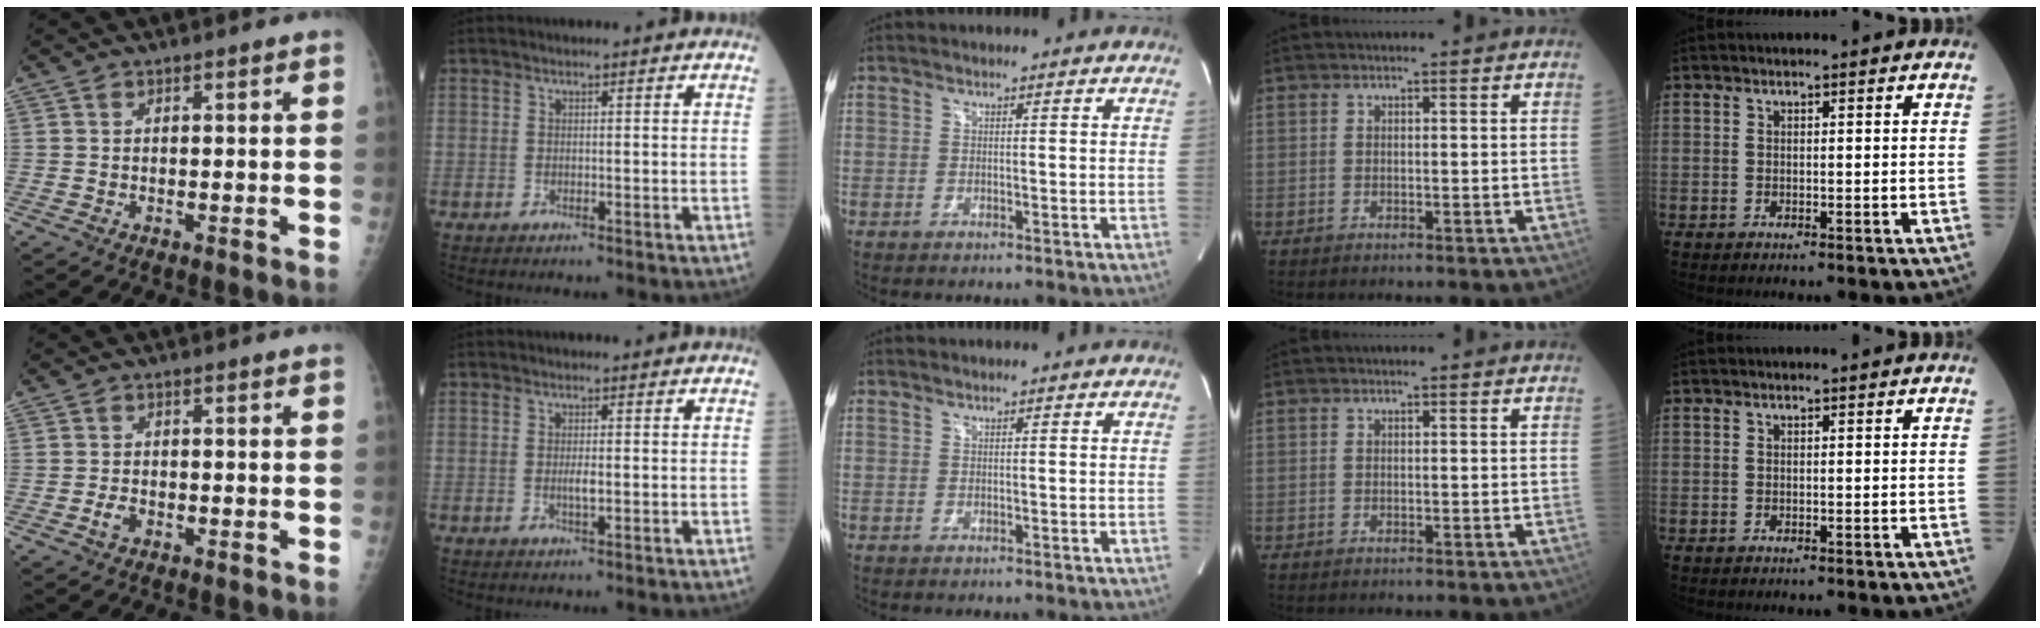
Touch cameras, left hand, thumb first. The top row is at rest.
{"thumb": {"total": 2.0, "force": [-1.0, 1.2, 1.2], "torque": [-0.025, 0.006, -0.019]}, "index": {"total": 1.6, "force": [-0.6, 0.3, 1.5], "torque": [-0.032, -0.006, -0.010]}}